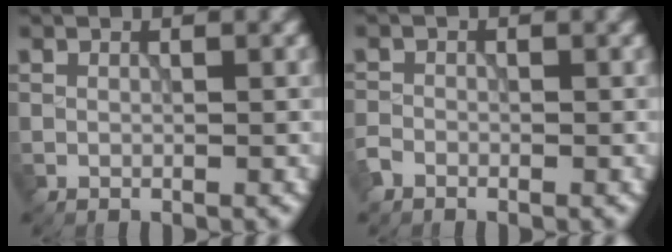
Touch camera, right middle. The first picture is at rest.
{"total": 1.2, "force": [-1.0, 0.6, 0.2], "torque": [-0.003, 0.000, -0.026]}